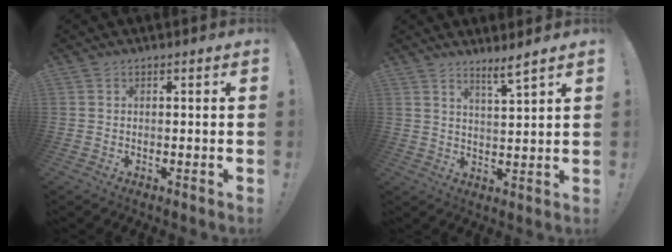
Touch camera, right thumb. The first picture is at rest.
{"total": 5.4, "force": [4.3, -0.4, 3.2], "torque": [-0.039, -0.035, 0.066]}